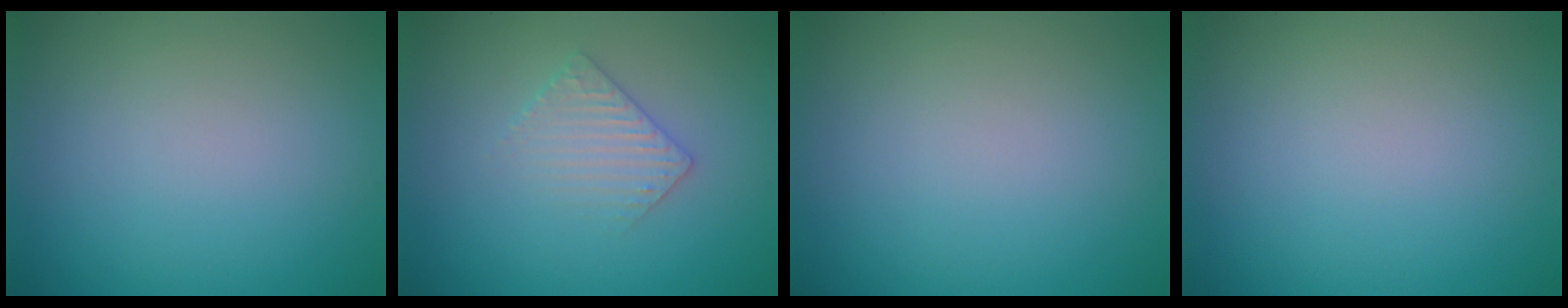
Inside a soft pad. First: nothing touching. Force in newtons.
{"total": 2.2, "press": 2.2, "slide": 0.5}
{"total": 0.0}
{"total": 0.0}